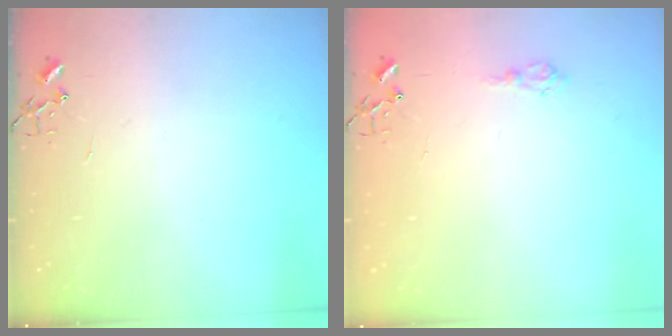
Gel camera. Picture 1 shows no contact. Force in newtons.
{"total": 5.2, "press": 5.1, "slide": 0.6}